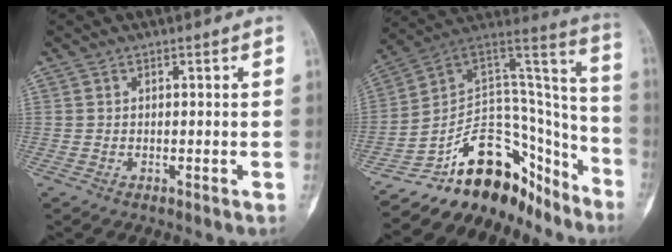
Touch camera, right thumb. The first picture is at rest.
{"total": 24.1, "force": [-16.8, 13.7, 10.6], "torque": [-0.119, 0.133, -0.255]}